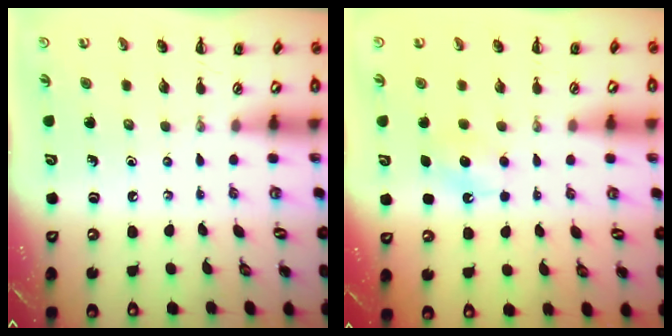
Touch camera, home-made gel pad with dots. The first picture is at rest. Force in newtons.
{"total": 6.7, "press": 6.5, "slide": 1.6}